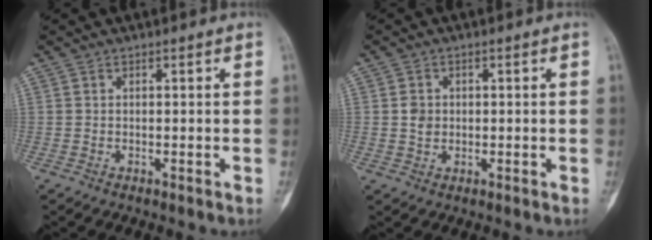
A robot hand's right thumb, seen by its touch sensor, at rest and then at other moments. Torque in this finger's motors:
{"motor_torque": [-0.08, -0.06, -0.06, 0.06, 0.17]}